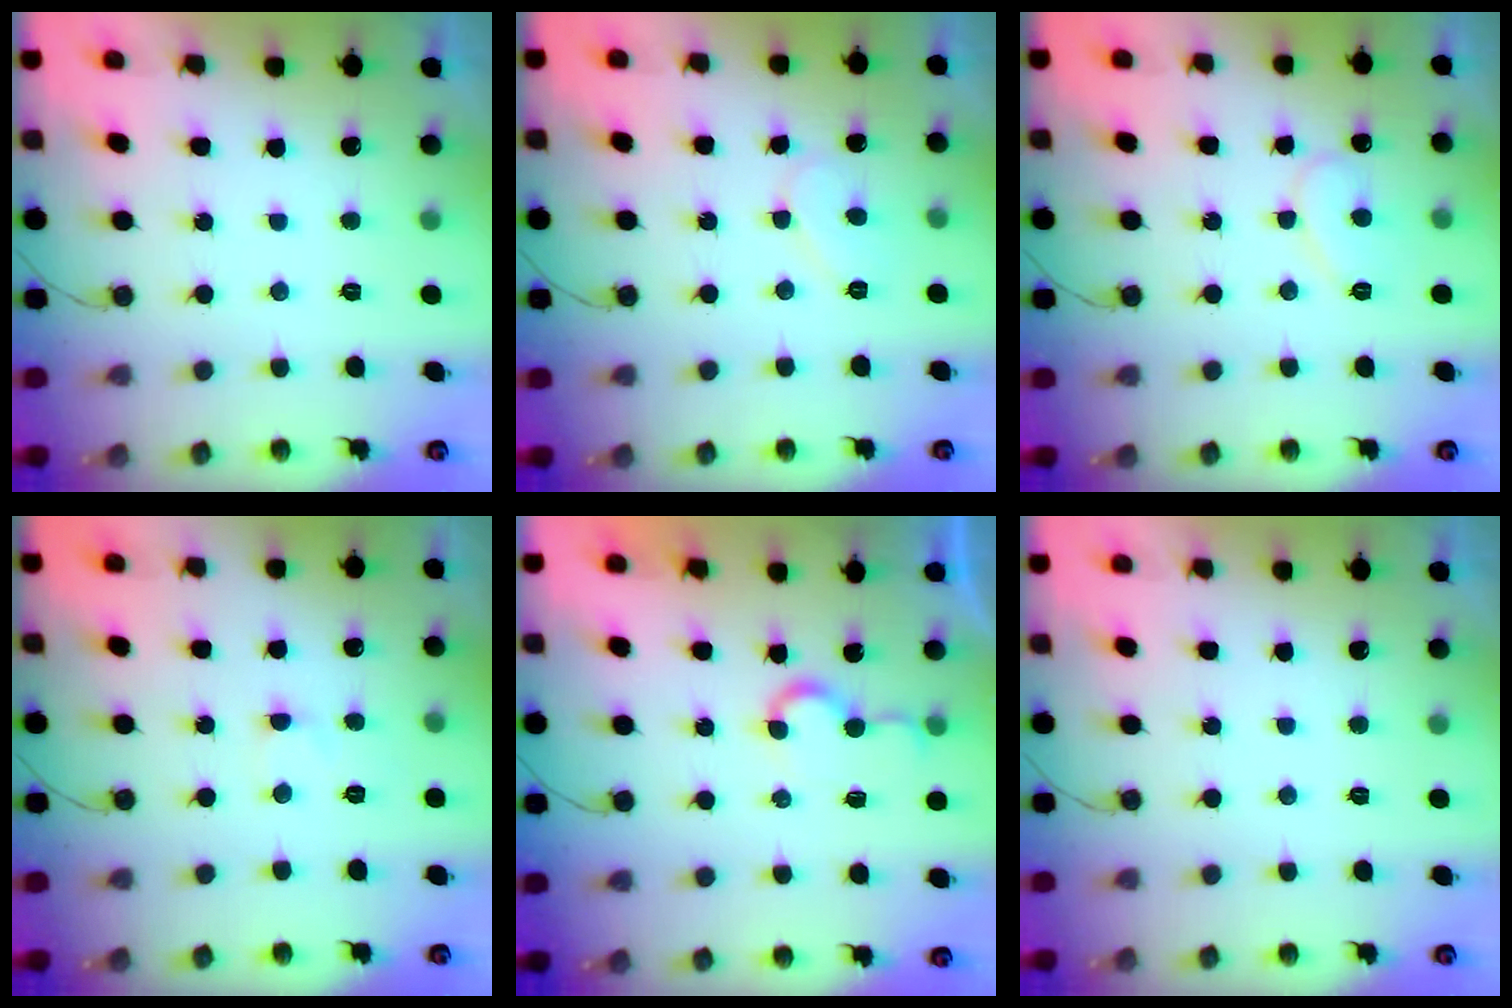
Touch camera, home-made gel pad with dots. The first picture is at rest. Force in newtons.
{"total": 6.6, "press": 6.6, "slide": 0.6}
{"total": 7.7, "press": 7.7, "slide": 0.5}
{"total": 3.3, "press": 3.3, "slide": 0.4}
{"total": 5.1, "press": 5.1, "slide": 0.4}
{"total": 0.0}